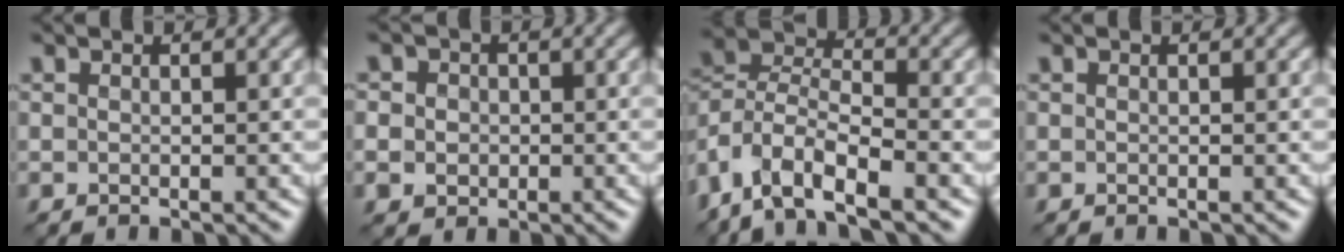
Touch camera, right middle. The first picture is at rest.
{"total": 3.7, "force": [0.2, 3.4, 1.4], "torque": [-0.012, 0.019, -0.022]}
{"total": 8.9, "force": [-5.9, 3.7, 5.5], "torque": [-0.101, 0.001, -0.124]}
{"total": 0.0}